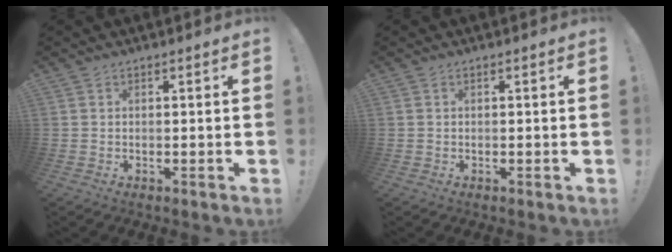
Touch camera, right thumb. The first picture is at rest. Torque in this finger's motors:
{"motor_torque": [-0.13, 0.02, 0.10, -0.03, 0.01]}